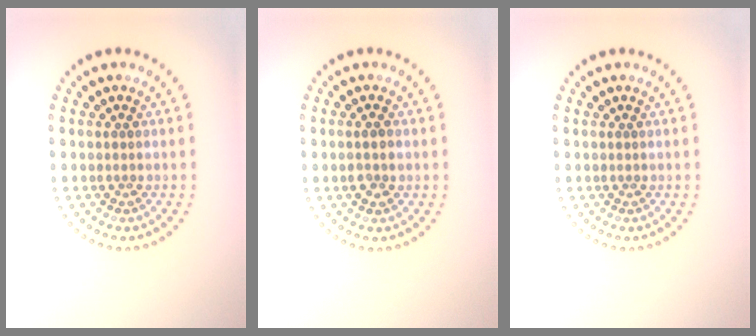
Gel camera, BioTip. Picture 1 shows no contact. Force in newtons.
{"total": 1.5, "press": 1.5, "slide": 0.4}
{"total": 0.0}